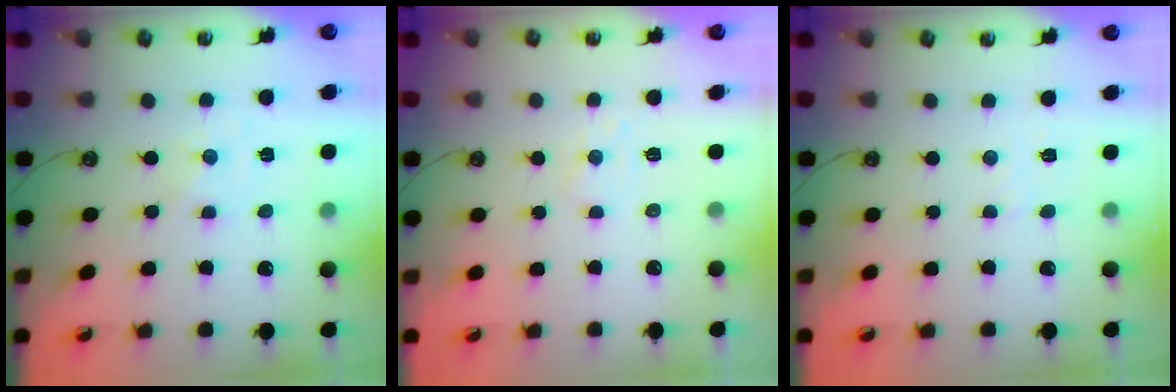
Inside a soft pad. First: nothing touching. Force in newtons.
{"total": 5.7, "press": 5.6, "slide": 0.9}
{"total": 3.0, "press": 3.0, "slide": 0.5}